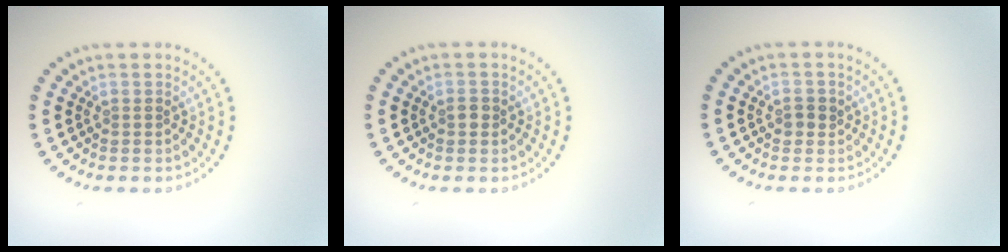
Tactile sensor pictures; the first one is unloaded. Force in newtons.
{"total": 0.9, "press": 0.8, "slide": 0.1}
{"total": 1.3, "press": 1.3, "slide": 0.4}